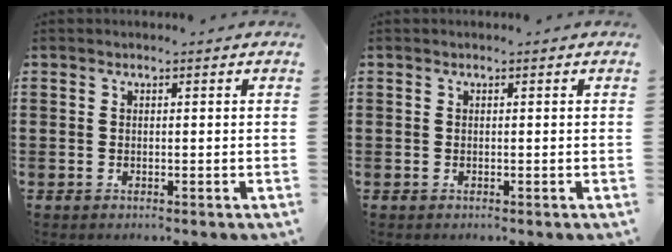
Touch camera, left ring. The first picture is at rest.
{"total": 0.0}